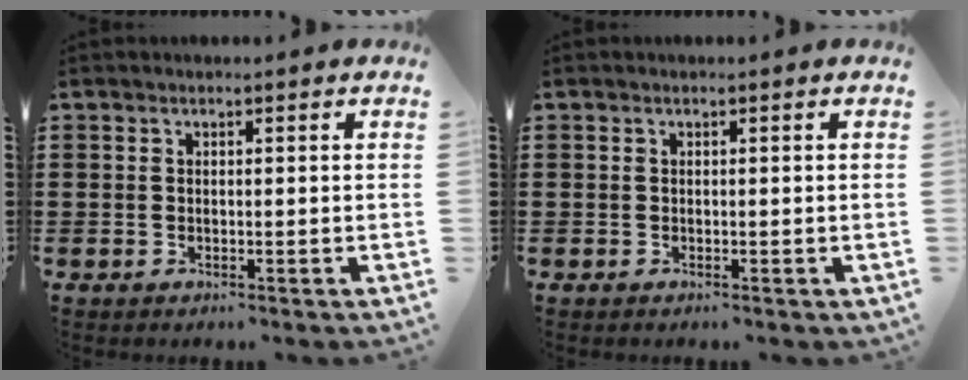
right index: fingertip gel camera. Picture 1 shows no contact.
{"total": 0.0}